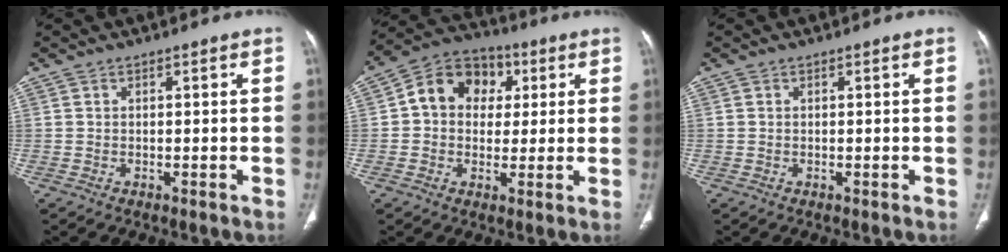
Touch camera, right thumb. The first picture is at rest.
{"total": 11.6, "force": [2.4, 9.5, 6.3], "torque": [-0.068, 0.017, 0.026]}
{"total": 0.0}